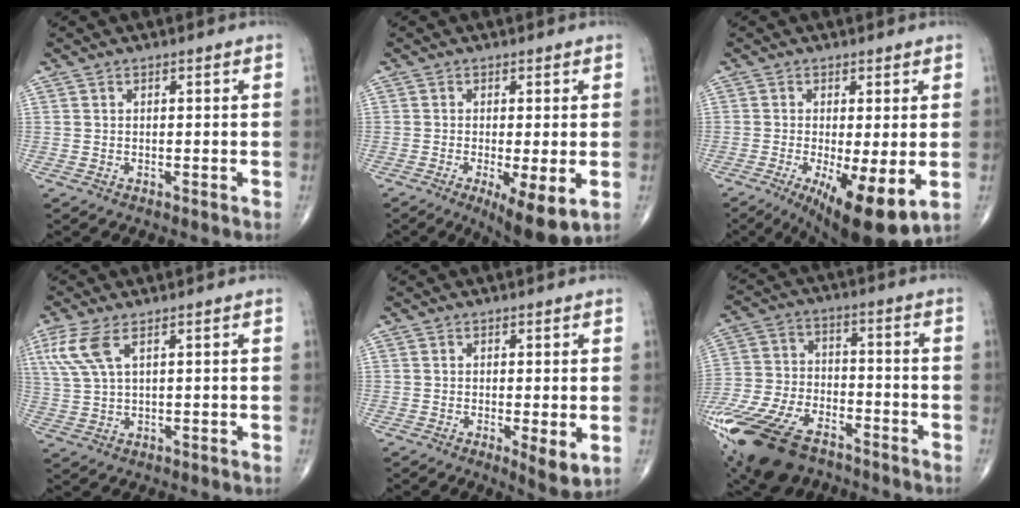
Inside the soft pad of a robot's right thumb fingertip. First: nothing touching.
{"total": 6.0, "force": [-1.5, 1.4, 5.6], "torque": [-0.095, -0.021, -0.025]}
{"total": 12.6, "force": [-3.4, 3.5, 11.6], "torque": [-0.181, -0.024, -0.043]}
{"total": 6.5, "force": [3.0, 2.2, 5.3], "torque": [-0.143, 0.002, 0.070]}
{"total": 4.3, "force": [-0.5, 1.1, 4.1], "torque": [-0.064, -0.016, -0.009]}
{"total": 23.0, "force": [-14.5, 12.2, 13.1], "torque": [-0.337, 0.014, -0.265]}